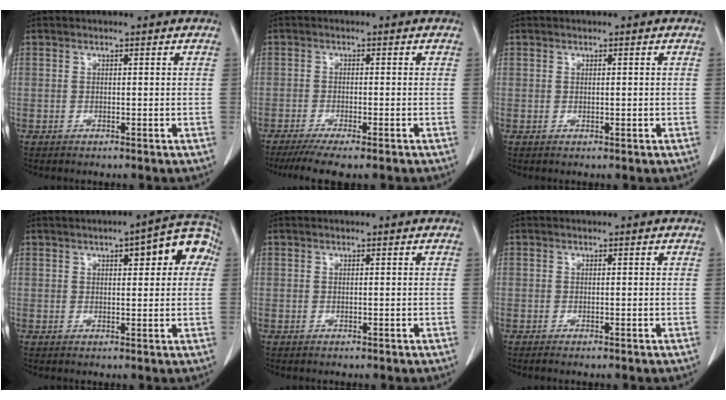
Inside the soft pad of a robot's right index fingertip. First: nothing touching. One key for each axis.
{"total": 7.4, "fx": -6.0, "fy": 0.2, "fz": 4.4, "tx": -0.064, "ty": -0.015, "tz": -0.094}
{"total": 0.0}
{"total": 8.5, "fx": 2.8, "fy": 2.3, "fz": 7.7, "tx": -0.090, "ty": 0.028, "tz": 0.029}
{"total": 0.0}
{"total": 0.6, "fx": -0.4, "fy": -0.3, "fz": 0.3, "tx": -0.009, "ty": -0.002, "tz": -0.009}